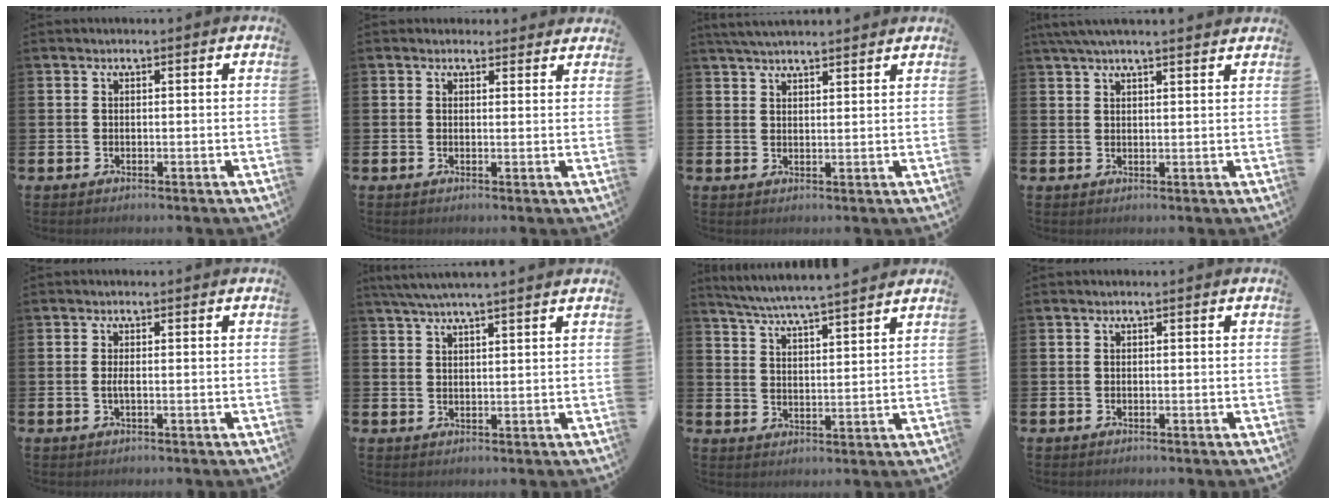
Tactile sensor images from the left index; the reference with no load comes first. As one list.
[{"total": 1.6, "force": [1.5, 0.5, -0.2], "torque": [0.012, -0.005, 0.025]}, {"total": 3.5, "force": [3.3, 0.4, 0.9], "torque": [-0.020, -0.009, 0.061]}, {"total": 3.6, "force": [3.2, 0.0, 1.6], "torque": [-0.036, -0.006, 0.059]}, {"total": 1.1, "force": [-0.2, 0.2, 1.1], "torque": [-0.023, 0.002, -0.003]}, {"total": 3.9, "force": [3.6, -0.2, 1.6], "torque": [-0.044, -0.005, 0.068]}, {"total": 5.7, "force": [5.6, -0.5, 1.3], "torque": [-0.046, -0.036, 0.097]}, {"total": 0.0}]